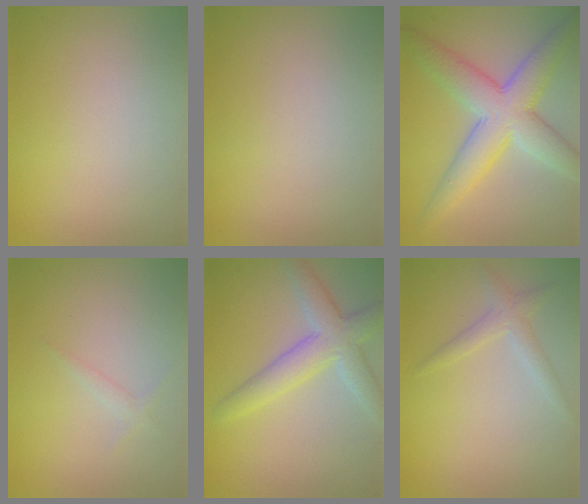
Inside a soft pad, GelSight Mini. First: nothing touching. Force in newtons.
{"total": 0.0}
{"total": 6.9, "press": 6.9, "slide": 0.2}
{"total": 0.8, "press": 0.8, "slide": 0.1}
{"total": 4.6, "press": 4.6, "slide": 0.4}
{"total": 1.8, "press": 1.8, "slide": 0.1}